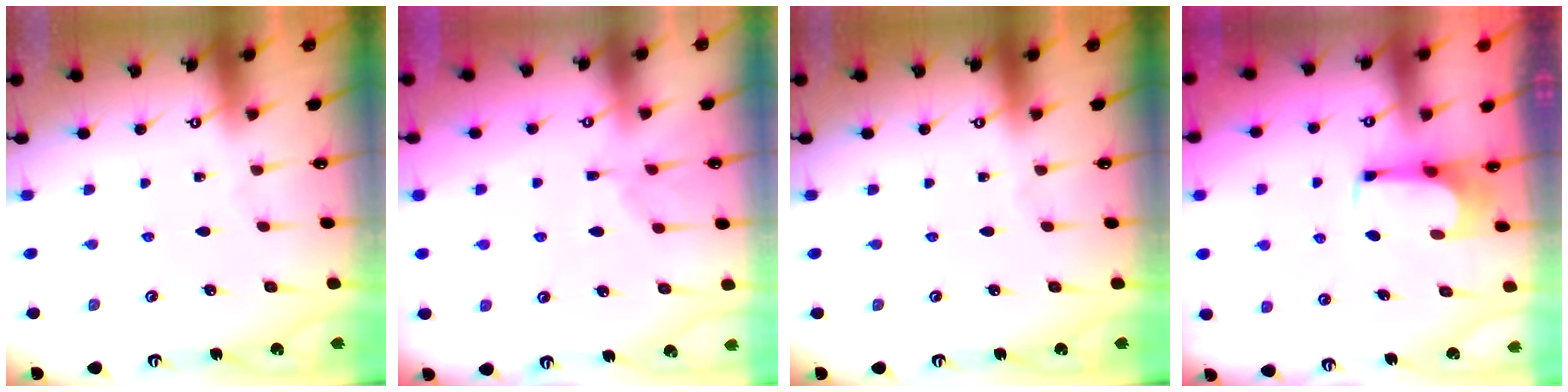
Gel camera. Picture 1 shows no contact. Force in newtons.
{"total": 1.6, "press": 0.8, "slide": 1.4}
{"total": 0.0}
{"total": 3.6, "press": 3.6, "slide": 0.3}